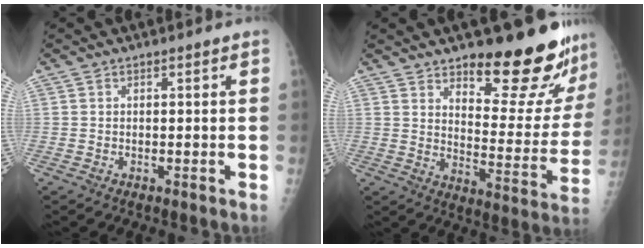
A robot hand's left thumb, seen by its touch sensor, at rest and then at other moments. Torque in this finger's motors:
{"motor_torque": [0.42, 0.47, 0.10, -0.39, 0.12]}